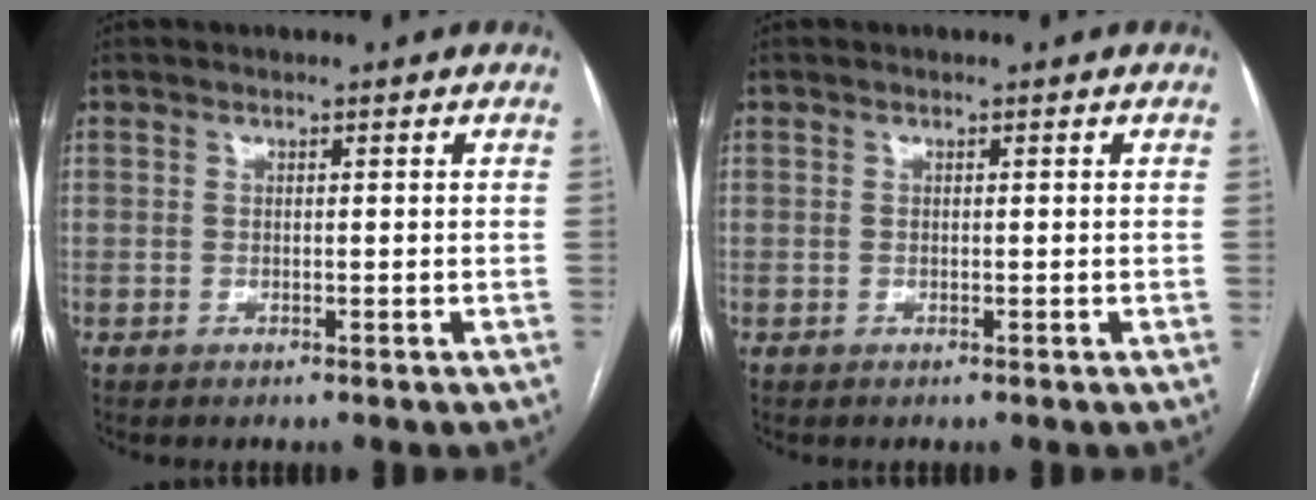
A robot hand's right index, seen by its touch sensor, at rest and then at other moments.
{"total": 0.0}